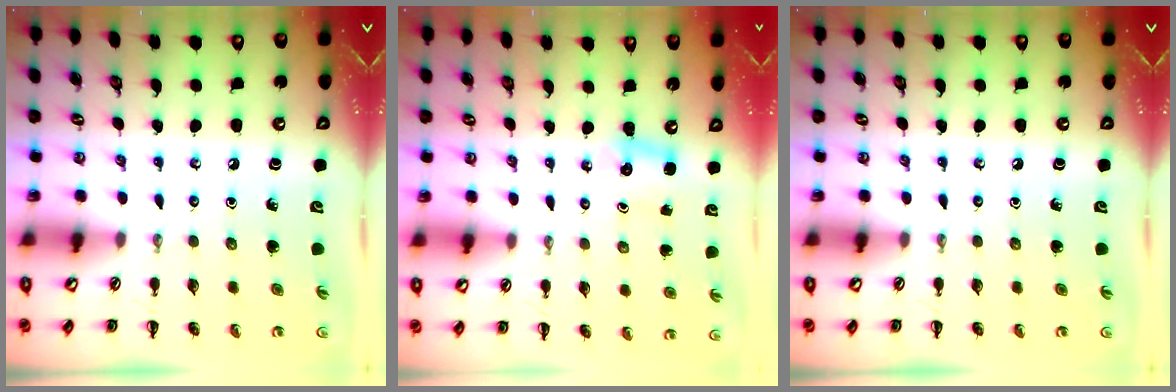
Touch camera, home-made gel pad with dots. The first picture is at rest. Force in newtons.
{"total": 2.8, "press": 2.7, "slide": 0.9}
{"total": 0.0}